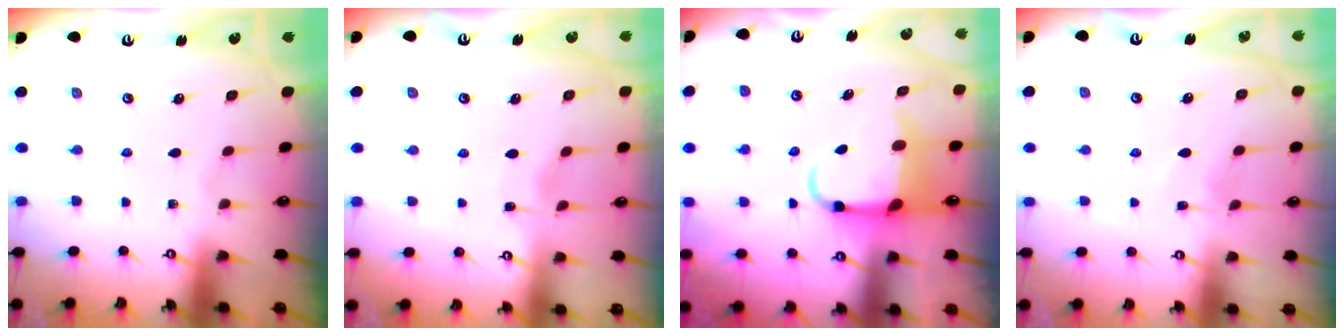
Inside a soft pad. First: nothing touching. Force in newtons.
{"total": 2.8, "press": 2.8, "slide": 0.4}
{"total": 5.7, "press": 5.6, "slide": 1.1}
{"total": 5.2, "press": 5.1, "slide": 0.6}